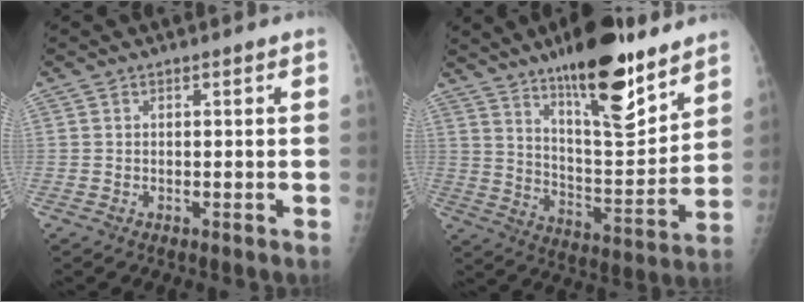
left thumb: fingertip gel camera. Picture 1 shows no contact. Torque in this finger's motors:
{"motor_torque": [2.36, 1.05, 1.47, -1.30, 0.49]}